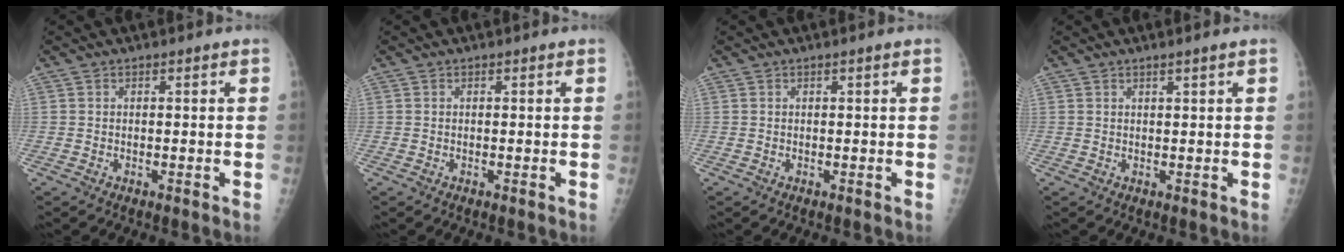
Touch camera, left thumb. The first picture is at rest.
{"total": 0.0}
{"total": 0.0}
{"total": 1.6, "force": [1.2, -0.3, 1.0], "torque": [-0.015, -0.010, 0.021]}